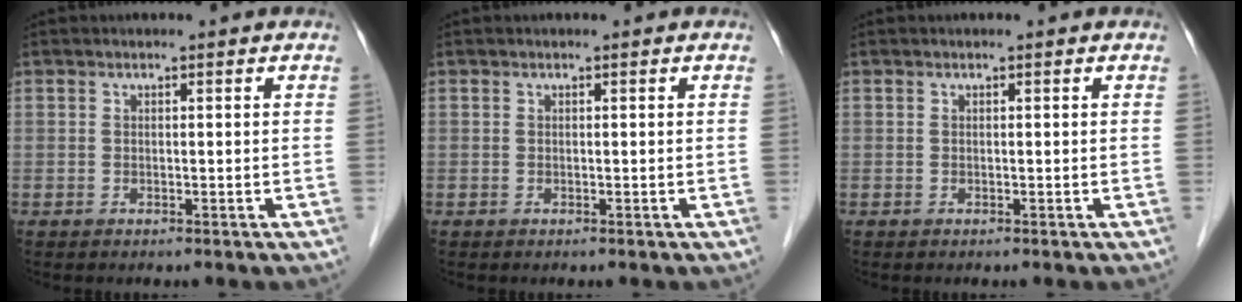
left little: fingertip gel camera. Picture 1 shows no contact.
{"total": 0.0}
{"total": 0.0}